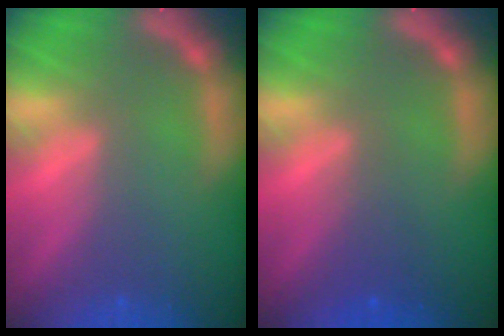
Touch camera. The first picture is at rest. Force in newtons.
{"total": 2.0}